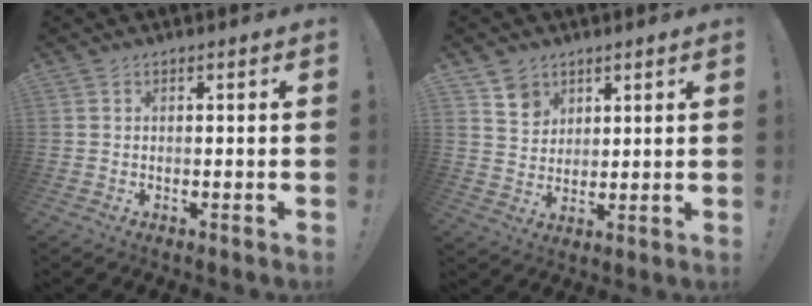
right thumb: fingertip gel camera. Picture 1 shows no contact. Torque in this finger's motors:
{"motor_torque": [0.16, -0.05, 0.11, -0.11, 0.00]}